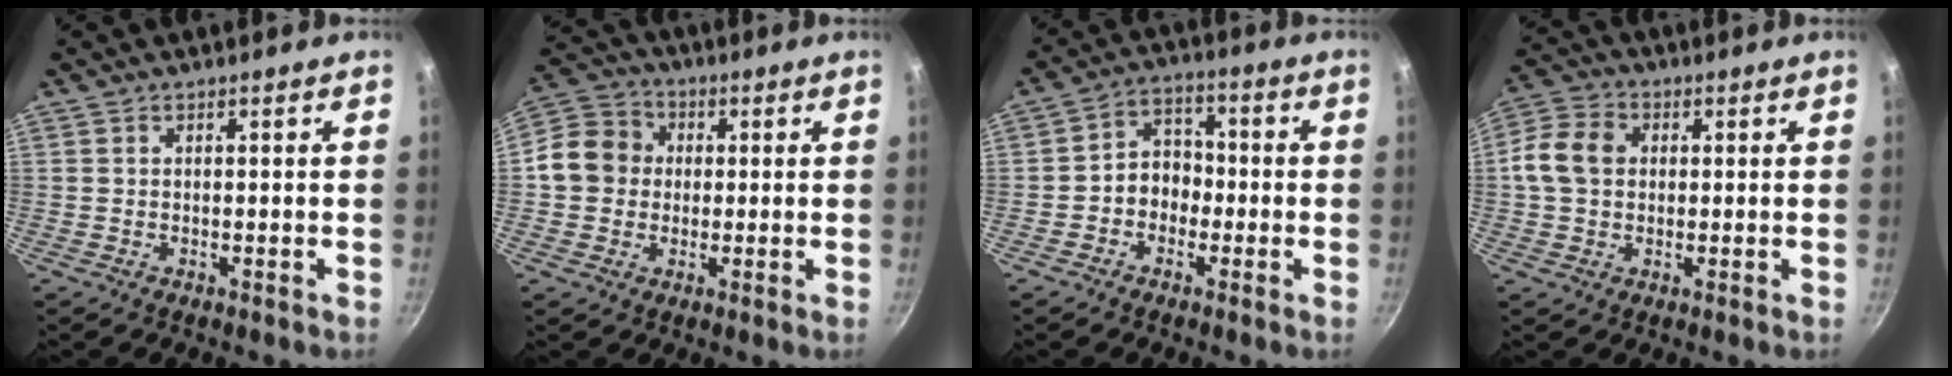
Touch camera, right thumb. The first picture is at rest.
{"total": 9.6, "force": [0.3, 8.6, 4.2], "torque": [-0.046, 0.019, -0.016]}
{"total": 6.8, "force": [-1.6, 5.5, 3.6], "torque": [-0.016, 0.029, -0.037]}
{"total": 8.6, "force": [0.8, 6.8, 5.3], "torque": [-0.086, 0.016, -0.001]}